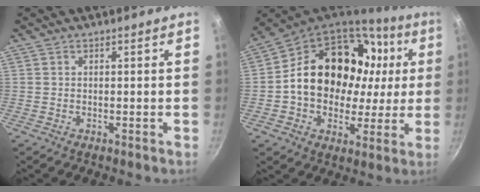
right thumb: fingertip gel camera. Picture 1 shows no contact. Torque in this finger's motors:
{"motor_torque": [0.98, 4.03, 1.31, -0.64, 0.46]}